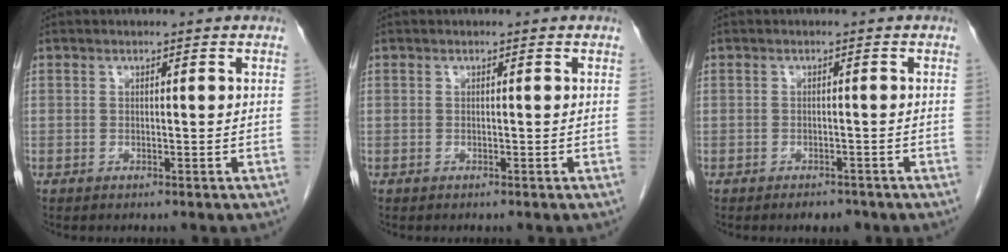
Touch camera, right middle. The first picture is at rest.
{"total": 0.0}
{"total": 2.2, "force": [-1.7, 1.0, 0.9], "torque": [-0.011, 0.001, -0.017]}